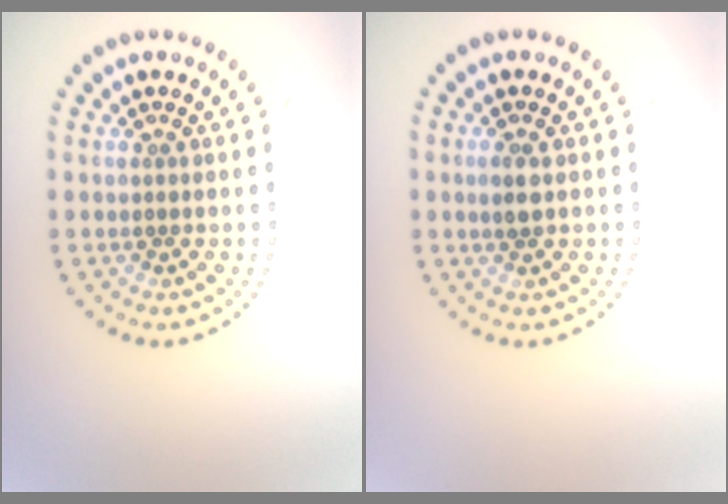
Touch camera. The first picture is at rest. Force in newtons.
{"total": 1.3, "press": 1.3, "slide": 0.3}